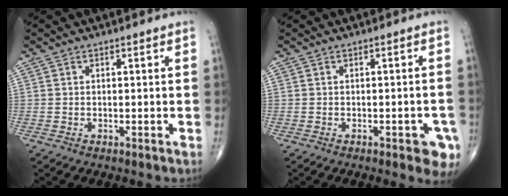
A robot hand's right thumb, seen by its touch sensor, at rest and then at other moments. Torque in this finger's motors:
{"motor_torque": [1.17, 0.88, 0.39, 0.32, 0.16]}